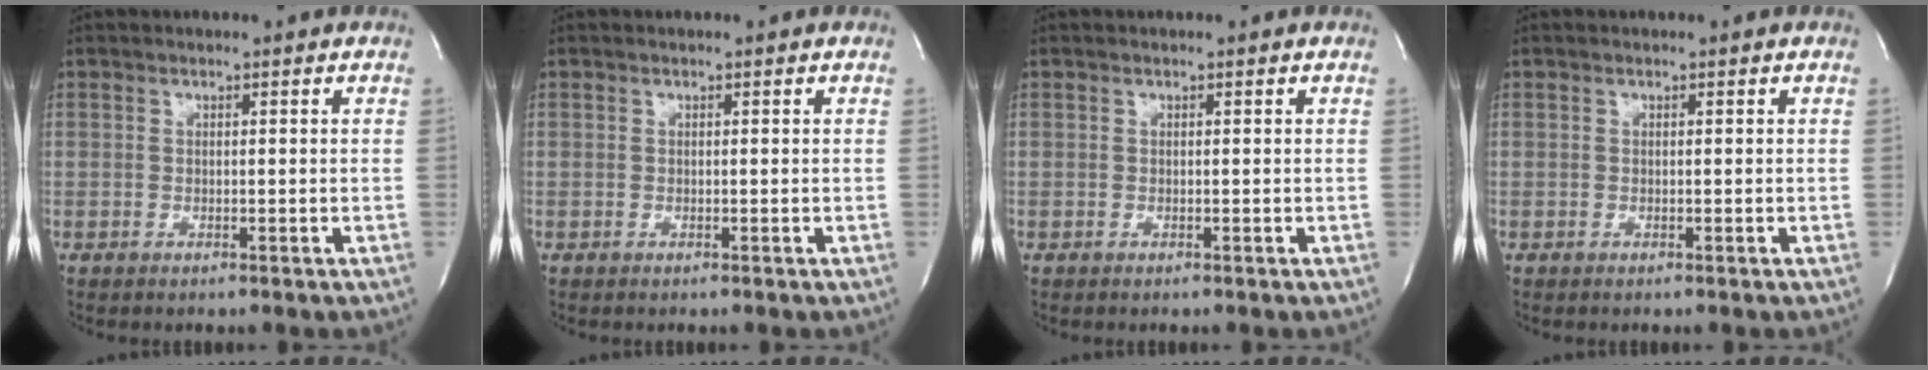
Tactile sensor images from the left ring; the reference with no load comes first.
{"total": 0.0}
{"total": 0.0}
{"total": 0.0}